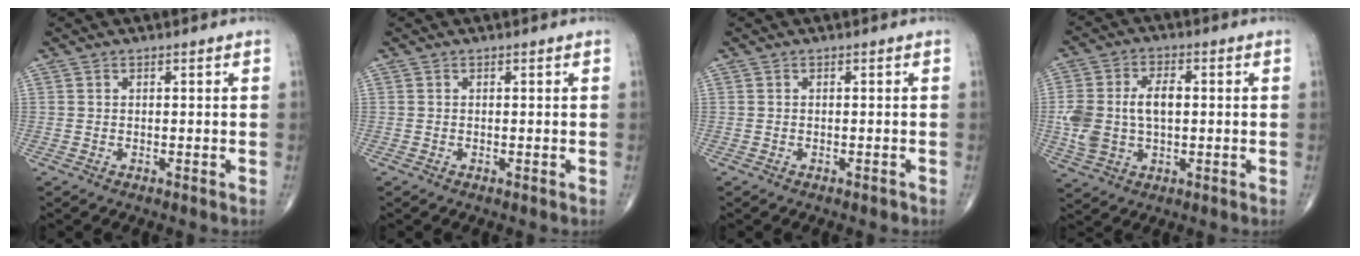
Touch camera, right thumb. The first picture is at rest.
{"total": 0.0}
{"total": 0.6, "force": [-0.4, 0.2, 0.2], "torque": [-0.004, 0.003, -0.006]}
{"total": 11.4, "force": [0.1, 7.1, 8.9], "torque": [-0.181, 0.018, 0.009]}